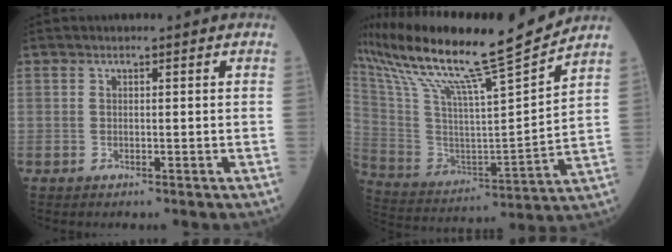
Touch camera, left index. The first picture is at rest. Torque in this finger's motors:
{"motor_torque": [1.03, -1.11, 0.36, 0.21]}